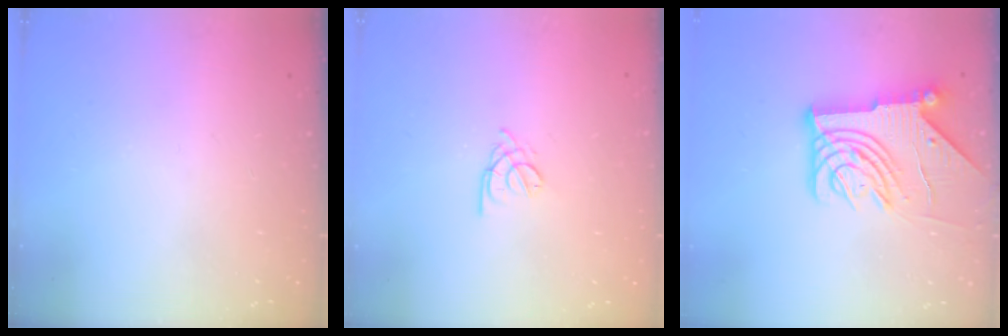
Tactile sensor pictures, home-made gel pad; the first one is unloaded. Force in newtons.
{"total": 1.6, "press": 1.5, "slide": 0.5}
{"total": 12.0, "press": 11.9, "slide": 1.5}